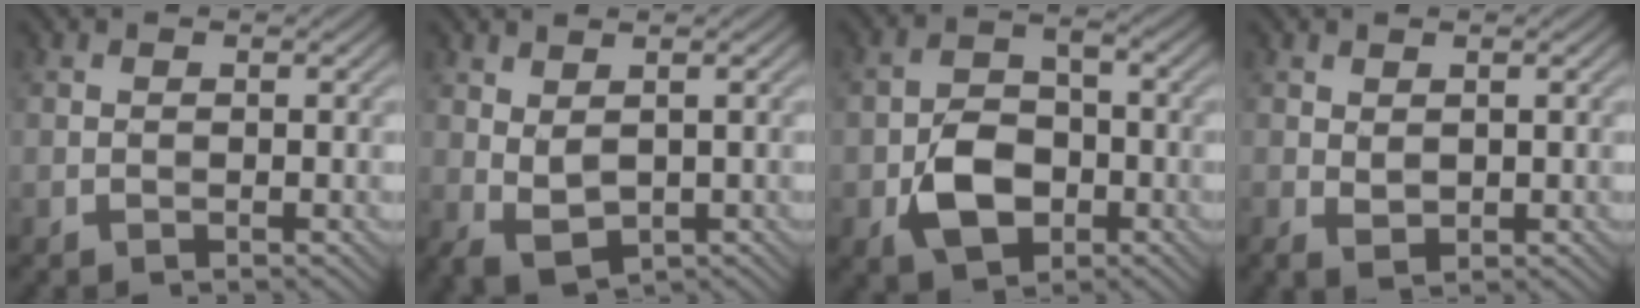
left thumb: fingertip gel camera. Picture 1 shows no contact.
{"total": 2.9, "force": [0.9, 1.5, 2.3], "torque": [-0.057, -0.005, 0.022]}
{"total": 7.1, "force": [-2.7, 4.7, 4.6], "torque": [-0.086, -0.005, -0.053]}
{"total": 1.5, "force": [0.4, 0.8, 1.1], "torque": [-0.025, -0.005, 0.013]}